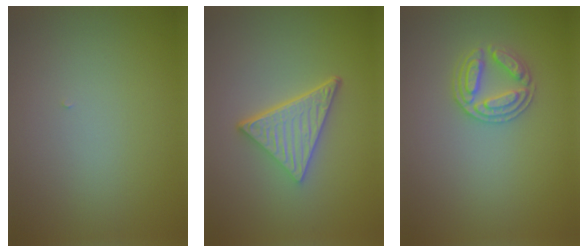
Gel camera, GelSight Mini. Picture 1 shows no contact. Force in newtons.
{"total": 5.1, "press": 3.6, "slide": 3.7}
{"total": 2.7, "press": 2.7, "slide": 0.4}